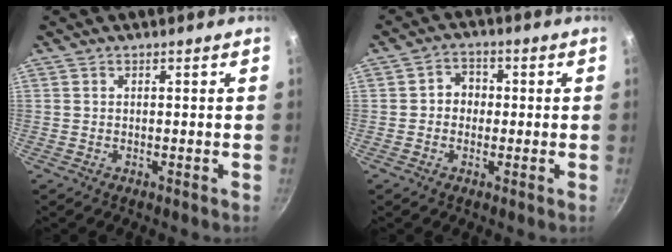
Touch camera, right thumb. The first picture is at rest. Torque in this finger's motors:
{"motor_torque": [0.01, -0.09, 0.06, 0.10, 0.03]}